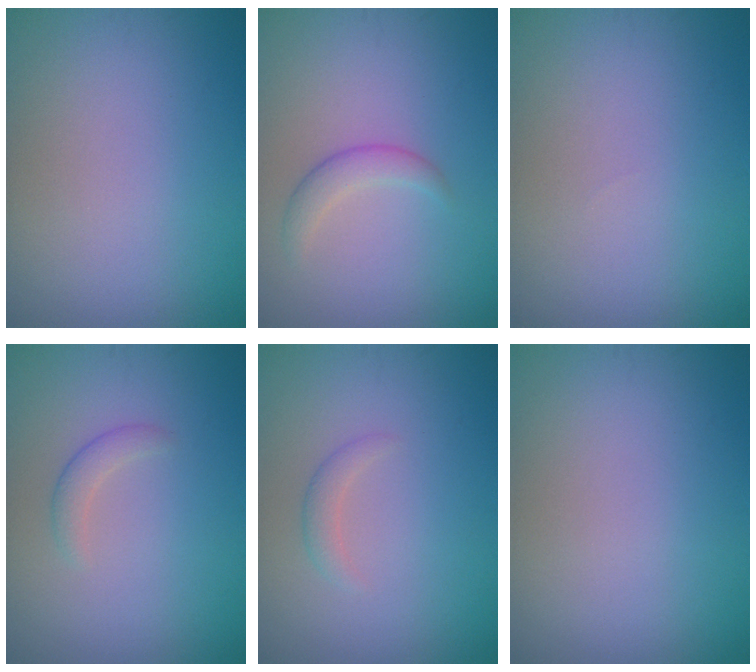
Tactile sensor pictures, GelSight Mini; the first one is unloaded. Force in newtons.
{"total": 1.9, "press": 1.9, "slide": 0.1}
{"total": 0.0}
{"total": 1.3, "press": 1.3, "slide": 0.0}
{"total": 1.1, "press": 1.1, "slide": 0.1}
{"total": 0.0}